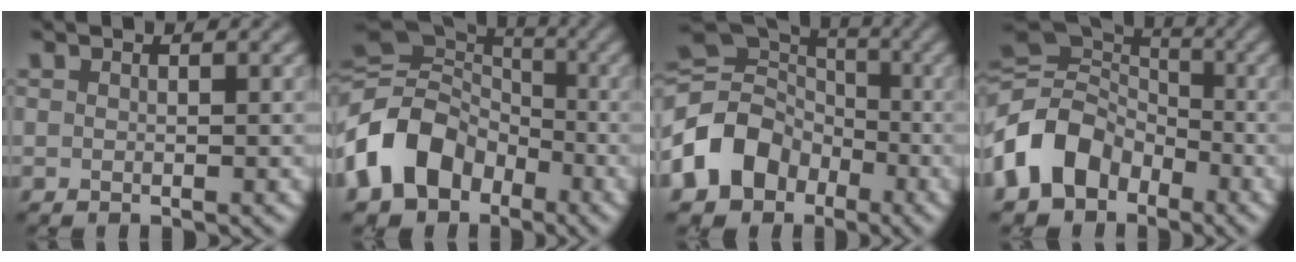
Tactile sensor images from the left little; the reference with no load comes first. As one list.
[{"total": 12.3, "force": [-4.5, 9.5, 6.4], "torque": [-0.142, -0.009, -0.101]}, {"total": 9.9, "force": [-3.9, 8.0, 4.4], "torque": [-0.097, -0.001, -0.092]}, {"total": 10.3, "force": [-4.0, 7.9, 5.3], "torque": [-0.108, -0.003, -0.093]}]